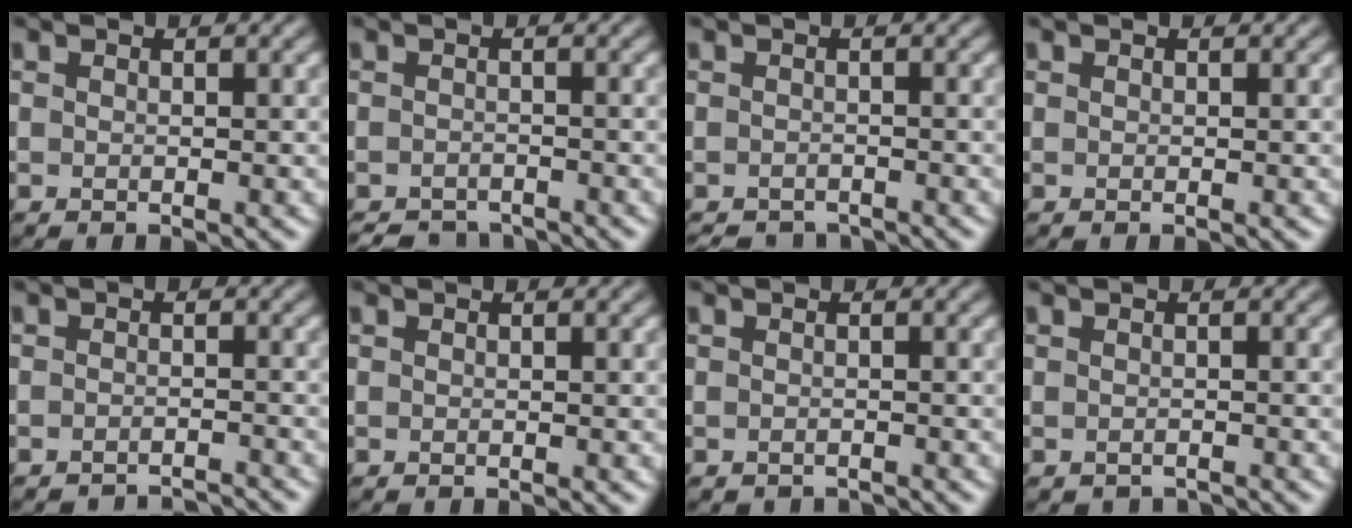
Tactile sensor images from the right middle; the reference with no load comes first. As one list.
[{"total": 2.7, "force": [-2.5, 0.8, 0.5], "torque": [0.000, -0.005, -0.043]}, {"total": 2.3, "force": [-2.2, 0.5, 0.3], "torque": [0.002, -0.007, -0.035]}, {"total": 0.0}, {"total": 3.0, "force": [-3.0, 0.2, 0.3], "torque": [0.003, -0.002, -0.041]}, {"total": 0.0}, {"total": 1.4, "force": [-1.4, 0.3, 0.1], "torque": [0.000, -0.005, -0.020]}, {"total": 1.4, "force": [-1.4, 0.3, 0.2], "torque": [0.001, -0.007, -0.019]}]